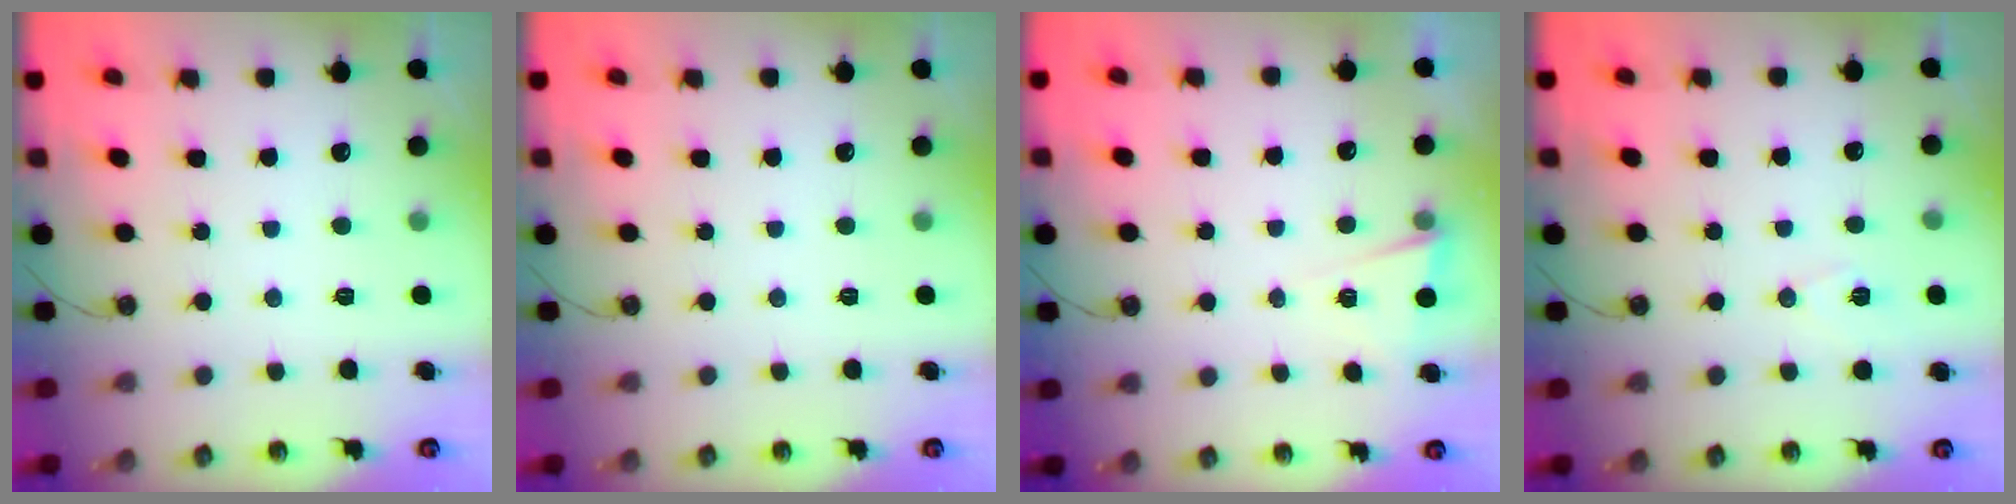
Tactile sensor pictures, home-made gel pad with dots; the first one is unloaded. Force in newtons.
{"total": 0.0}
{"total": 2.9, "press": 2.6, "slide": 1.3}
{"total": 8.3, "press": 7.1, "slide": 4.3}